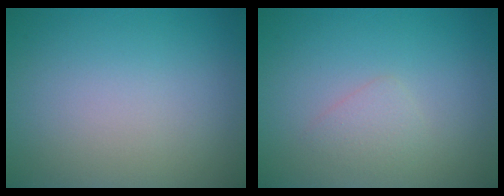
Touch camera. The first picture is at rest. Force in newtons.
{"total": 1.3, "press": 1.3, "slide": 0.1}